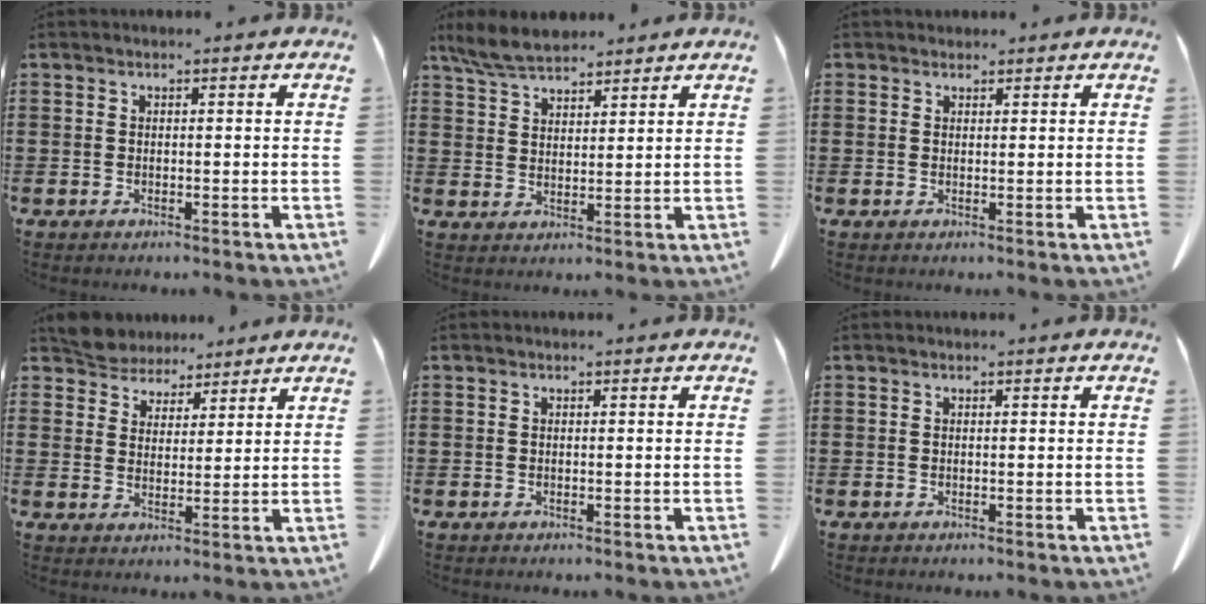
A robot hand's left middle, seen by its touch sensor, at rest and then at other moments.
{"total": 5.9, "force": [5.1, 1.6, 2.3], "torque": [-0.062, -0.008, 0.098]}
{"total": 1.0, "force": [0.9, 0.5, 0.0], "torque": [-0.004, 0.002, 0.019]}
{"total": 4.9, "force": [4.5, 1.7, -0.2], "torque": [-0.020, -0.014, 0.086]}
{"total": 0.0}
{"total": 0.0}